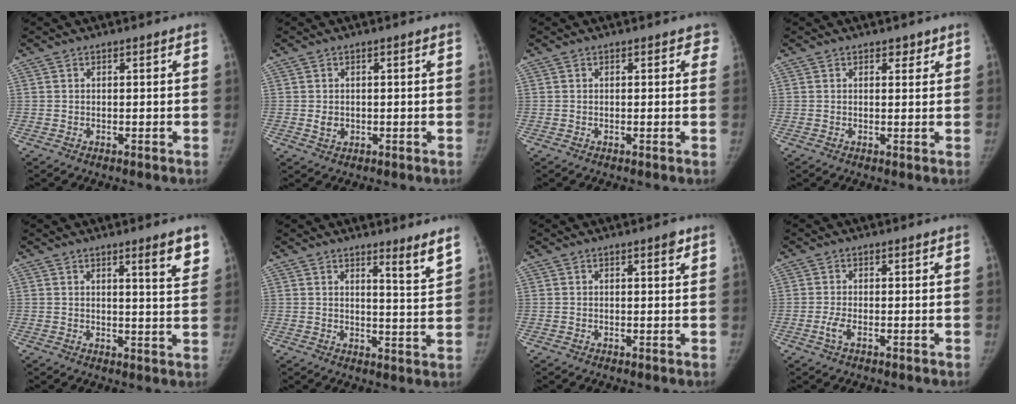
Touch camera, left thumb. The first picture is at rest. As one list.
[{"total": 1.9, "force": [-0.1, 1.5, 1.0], "torque": [-0.009, 0.000, 0.002]}, {"total": 1.6, "force": [1.0, 1.1, 0.6], "torque": [0.019, -0.002, -0.001]}, {"total": 1.7, "force": [1.2, 1.0, 0.6], "torque": [0.007, -0.006, 0.013]}, {"total": 6.2, "force": [3.9, 0.6, 4.8], "torque": [-0.057, -0.025, 0.051]}, {"total": 5.0, "force": [3.8, -0.1, 3.3], "torque": [-0.041, -0.040, 0.053]}, {"total": 1.4, "force": [0.8, 0.4, 1.0], "torque": [-0.011, -0.002, 0.009]}, {"total": 2.0, "force": [-0.9, 0.6, 1.7], "torque": [-0.043, 0.000, -0.021]}]